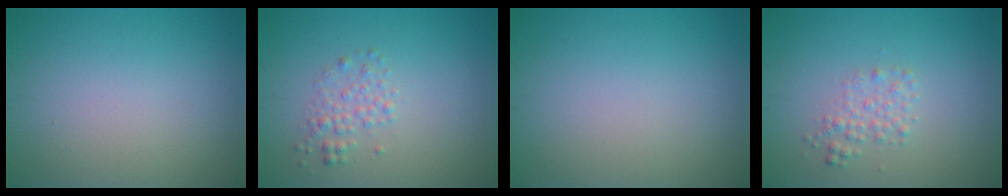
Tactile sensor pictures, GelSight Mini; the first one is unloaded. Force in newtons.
{"total": 1.7, "press": 1.7, "slide": 0.0}
{"total": 0.0}
{"total": 1.6, "press": 1.6, "slide": 0.0}